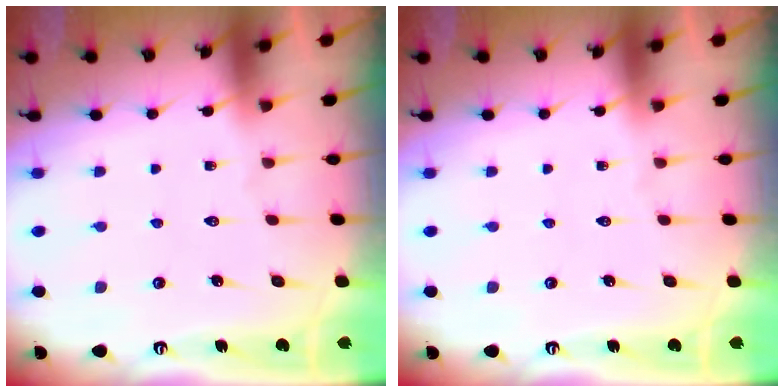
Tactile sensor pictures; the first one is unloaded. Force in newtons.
{"total": 0.0}